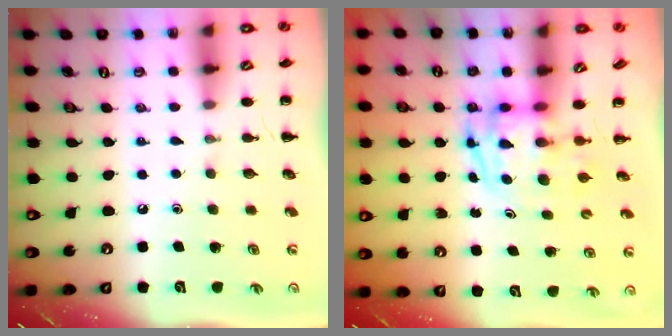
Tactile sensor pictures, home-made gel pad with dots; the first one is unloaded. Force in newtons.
{"total": 3.7, "press": 3.6, "slide": 0.7}